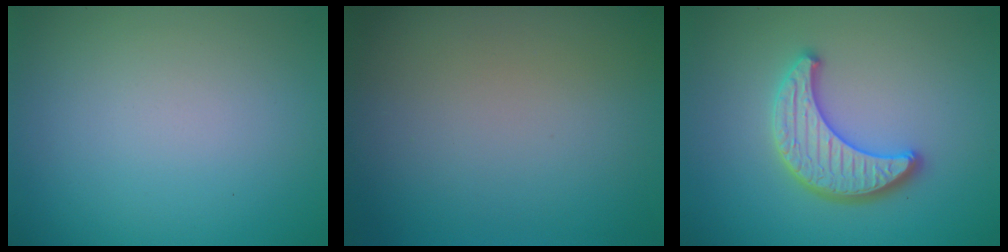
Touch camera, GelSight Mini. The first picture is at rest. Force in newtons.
{"total": 0.0}
{"total": 3.8, "press": 3.7, "slide": 0.9}